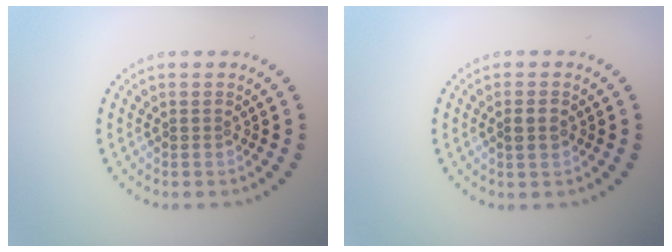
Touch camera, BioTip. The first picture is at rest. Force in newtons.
{"total": 1.6, "press": 1.6, "slide": 0.3}